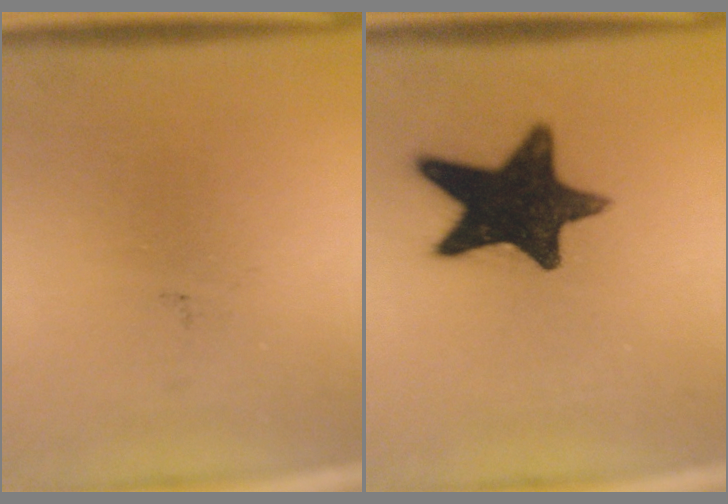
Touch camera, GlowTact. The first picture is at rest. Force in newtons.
{"total": 16.1}